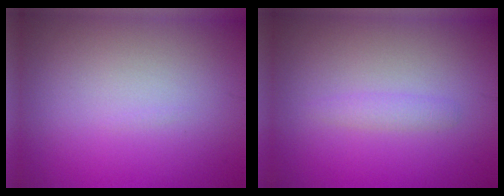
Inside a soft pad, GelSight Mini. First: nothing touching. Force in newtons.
{"total": 1.1, "press": 1.1, "slide": 0.1}